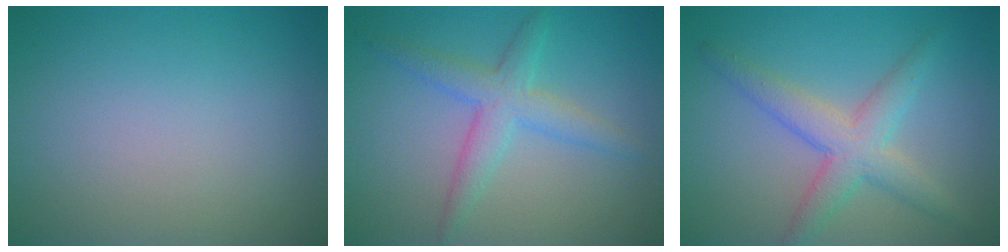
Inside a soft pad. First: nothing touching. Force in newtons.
{"total": 3.5, "press": 3.5, "slide": 0.1}
{"total": 4.3, "press": 4.2, "slide": 0.1}